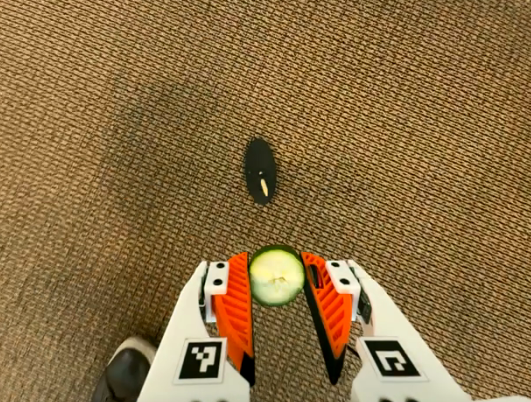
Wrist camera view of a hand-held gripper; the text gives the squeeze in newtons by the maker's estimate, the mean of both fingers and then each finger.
{"total": 7.0, "left": 7.0, "right": 6.9}